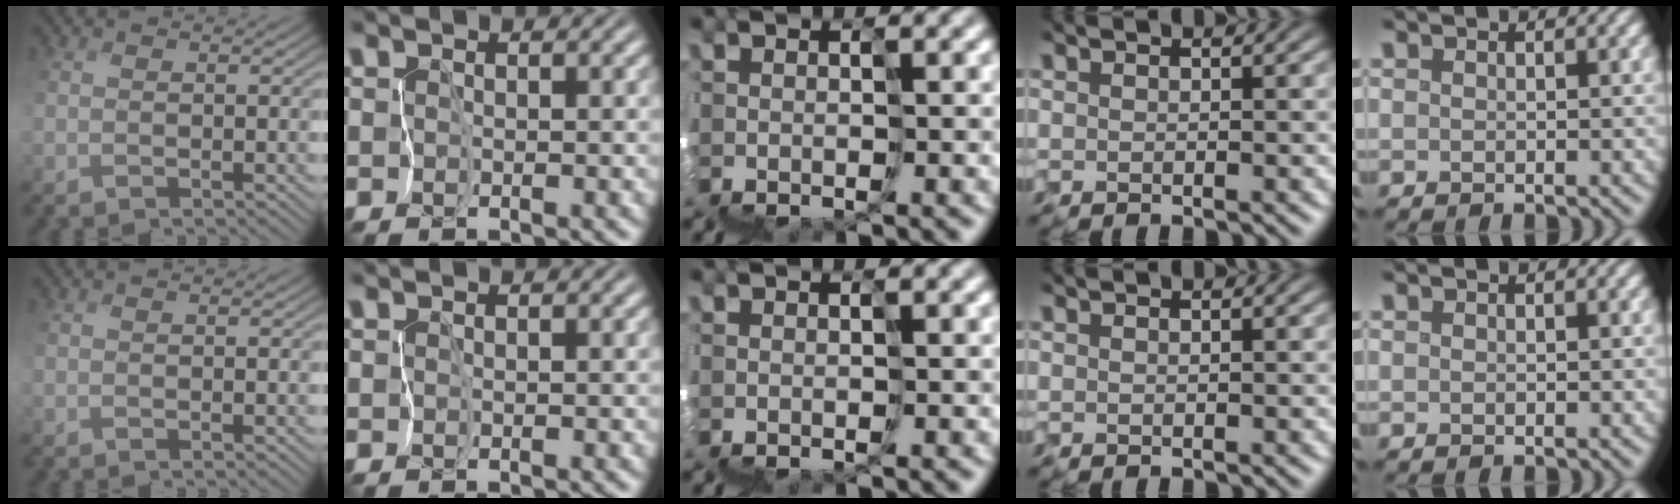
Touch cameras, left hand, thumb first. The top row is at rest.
{}